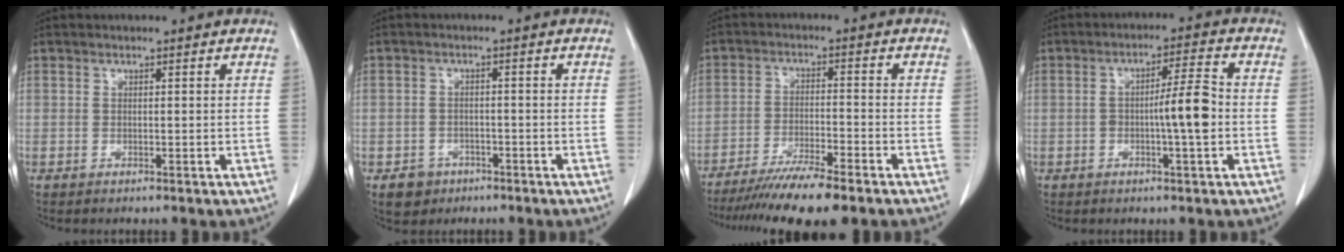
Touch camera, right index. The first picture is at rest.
{"total": 3.7, "force": [-2.0, 3.1, 0.5], "torque": [-0.004, 0.011, -0.027]}
{"total": 10.9, "force": [-8.8, 0.2, 6.4], "torque": [-0.098, -0.027, -0.142]}
{"total": 6.4, "force": [-1.1, 0.2, 6.3], "torque": [-0.104, 0.008, -0.019]}